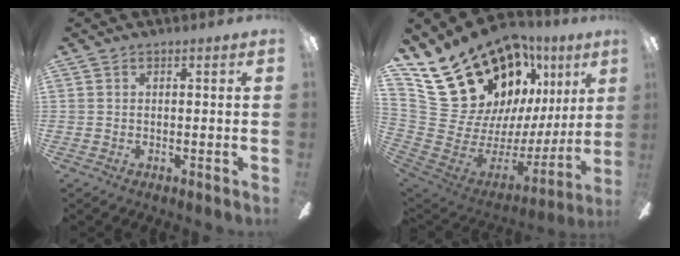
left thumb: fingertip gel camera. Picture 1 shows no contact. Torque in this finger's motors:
{"motor_torque": [0.58, 0.95, 1.29, -1.47, 0.36]}